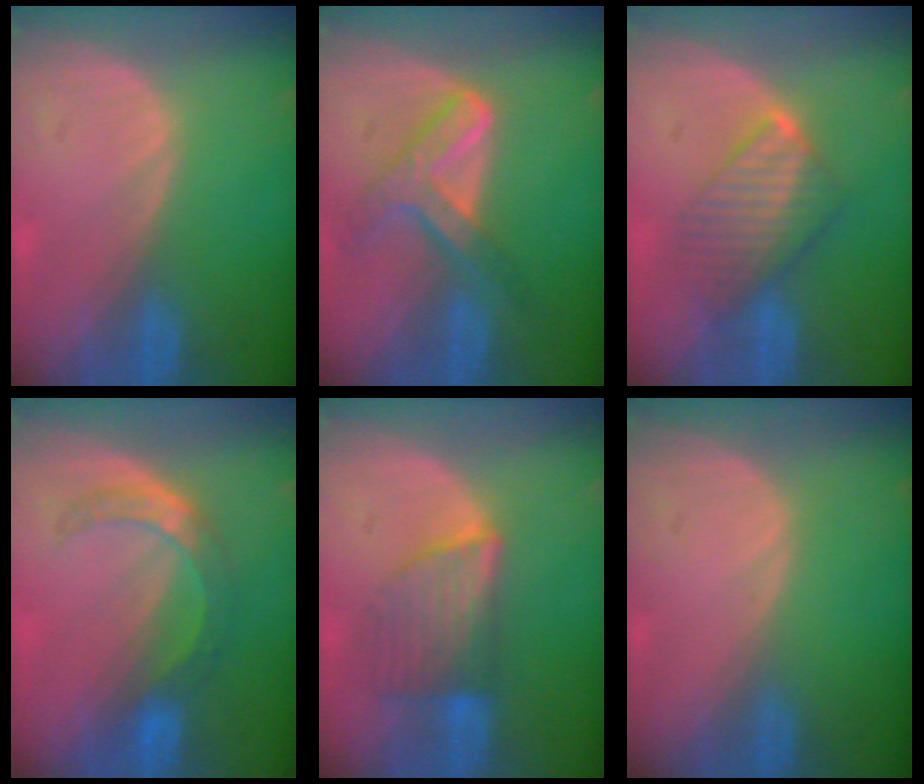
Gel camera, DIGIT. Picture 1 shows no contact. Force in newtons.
{"total": 7.3, "press": 6.1, "slide": 3.9}
{"total": 6.4, "press": 6.4, "slide": 0.8}
{"total": 5.6, "press": 5.4, "slide": 1.6}
{"total": 6.6, "press": 6.5, "slide": 1.0}
{"total": 0.0}